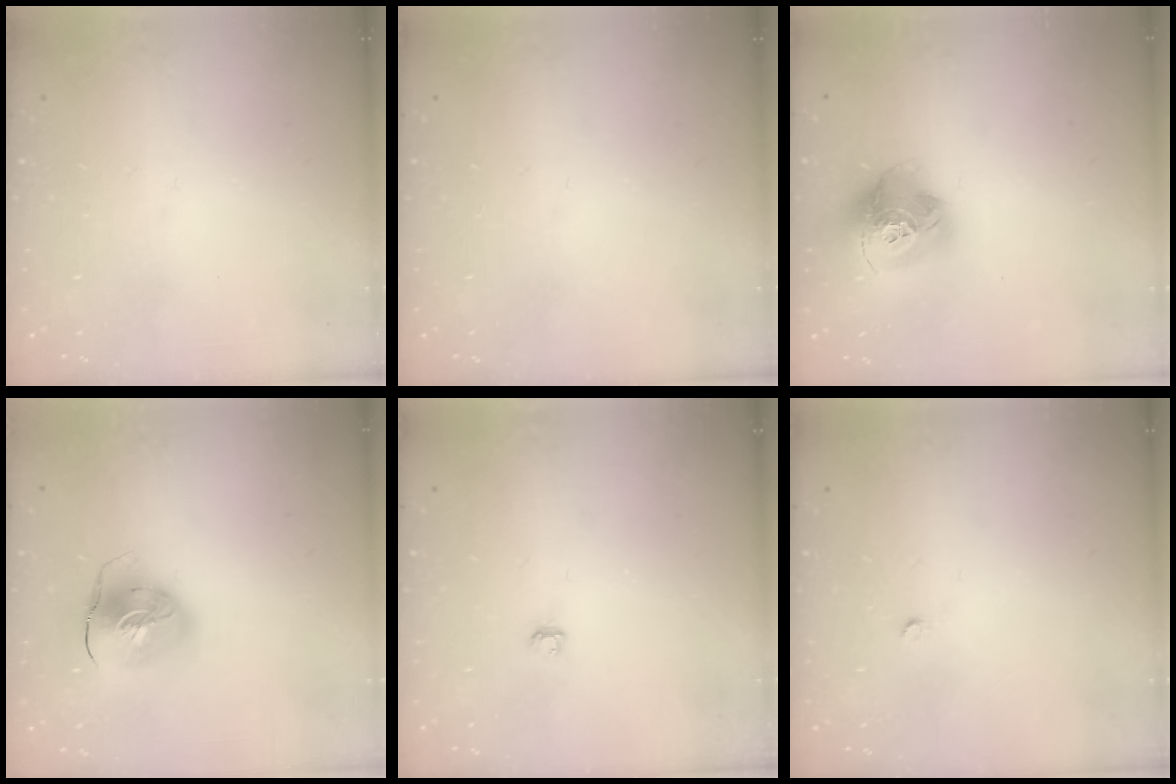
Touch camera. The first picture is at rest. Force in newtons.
{"total": 0.0}
{"total": 17.6, "press": 17.6, "slide": 1.6}
{"total": 11.9, "press": 11.7, "slide": 1.8}
{"total": 2.9, "press": 2.9, "slide": 0.3}
{"total": 2.2, "press": 2.2, "slide": 0.3}